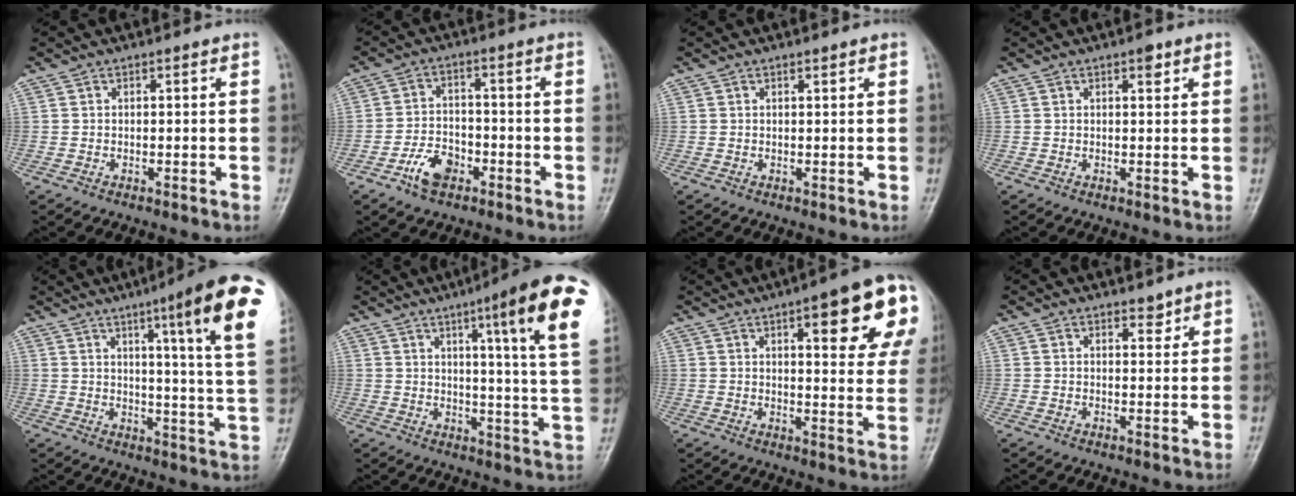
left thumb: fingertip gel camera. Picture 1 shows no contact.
{"total": 6.4, "force": [-3.5, 4.0, 3.6], "torque": [-0.053, 0.022, -0.064]}
{"total": 0.6, "force": [0.4, 0.1, 0.3], "torque": [-0.007, -0.003, 0.007]}
{"total": 1.9, "force": [1.1, 0.8, 1.3], "torque": [-0.013, -0.003, 0.013]}
{"total": 19.4, "force": [8.8, 1.4, 17.2], "torque": [-0.212, -0.034, 0.109]}
{"total": 18.8, "force": [8.4, 1.5, 16.7], "torque": [-0.207, -0.030, 0.102]}
{"total": 18.0, "force": [7.8, 4.8, 15.5], "torque": [-0.171, -0.019, 0.093]}
{"total": 2.0, "force": [1.6, 0.9, 0.8], "torque": [0.002, -0.010, 0.021]}